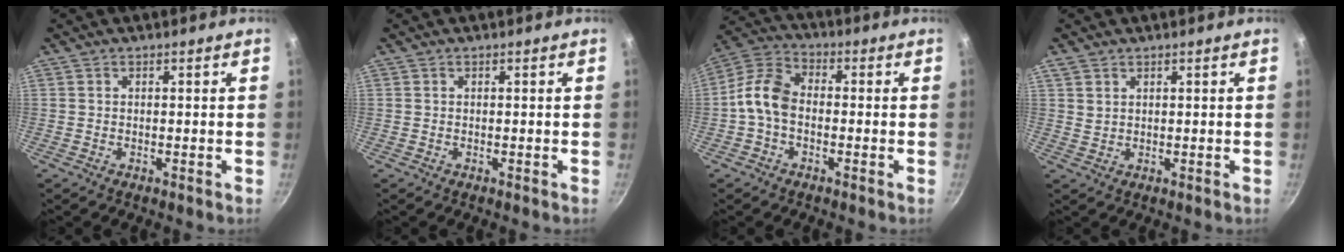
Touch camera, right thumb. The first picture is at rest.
{"total": 0.0}
{"total": 8.5, "force": [-1.4, 5.9, 5.9], "torque": [-0.106, 0.033, -0.046]}
{"total": 1.8, "force": [1.2, 1.1, 0.7], "torque": [-0.010, -0.005, 0.022]}